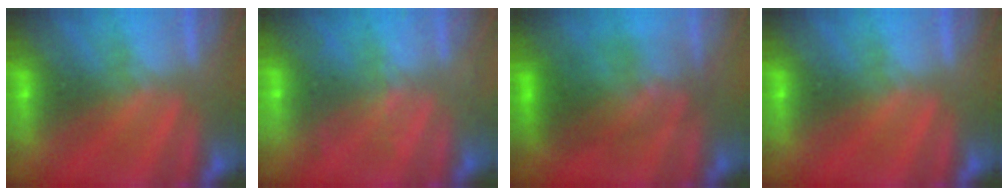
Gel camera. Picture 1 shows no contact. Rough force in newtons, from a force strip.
{"total": 2.3}
{"total": 3.4}
{"total": 0.0}